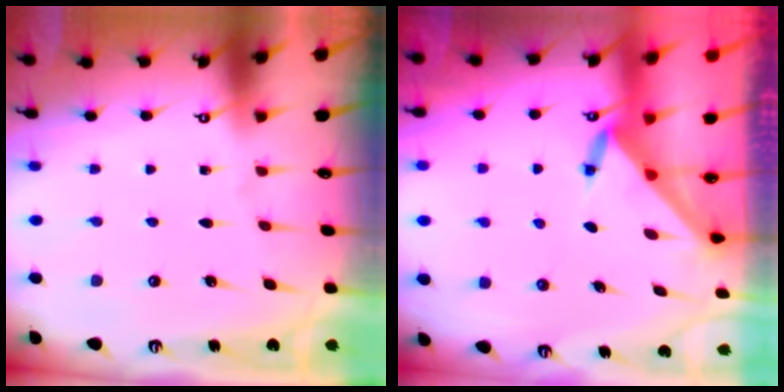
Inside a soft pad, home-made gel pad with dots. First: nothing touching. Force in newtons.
{"total": 3.4, "press": 3.4, "slide": 0.3}